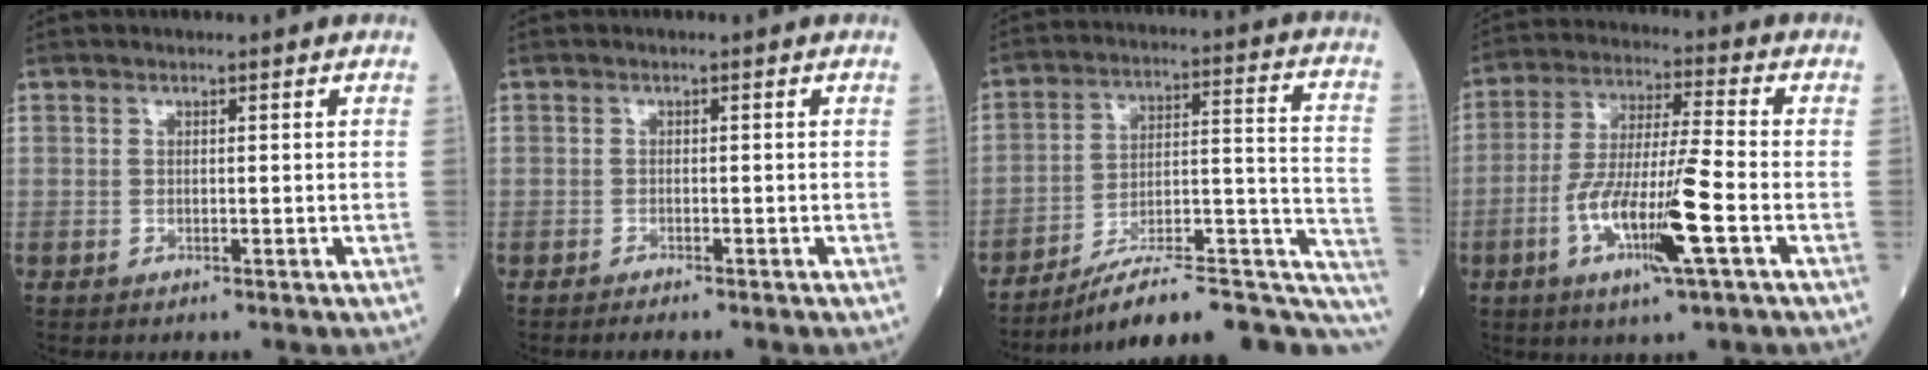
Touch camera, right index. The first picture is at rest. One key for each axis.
{"total": 1.6, "fx": -1.4, "fy": 0.1, "fz": 0.7, "tx": -0.014, "ty": -0.003, "tz": -0.019}
{"total": 21.4, "fx": -16.9, "fy": 4.4, "fz": 12.4, "tx": -0.107, "ty": 0.050, "tz": -0.244}
{"total": 12.7, "fx": -4.5, "fy": 0.5, "fz": 11.9, "tx": -0.231, "ty": -0.011, "tz": -0.085}